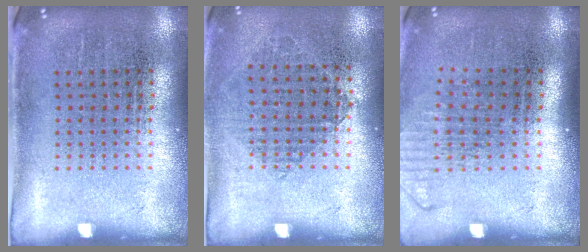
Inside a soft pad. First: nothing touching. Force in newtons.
{"total": 0.9, "press": 0.9, "slide": 0.3}
{"total": 1.3, "press": 1.0, "slide": 0.7}